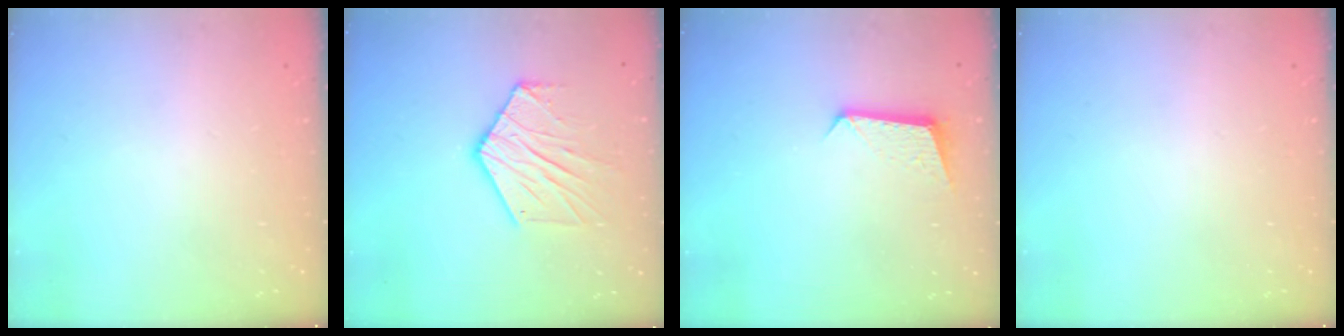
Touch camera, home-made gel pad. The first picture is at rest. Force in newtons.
{"total": 12.3, "press": 12.3, "slide": 0.9}
{"total": 7.0, "press": 6.9, "slide": 0.5}
{"total": 0.0}